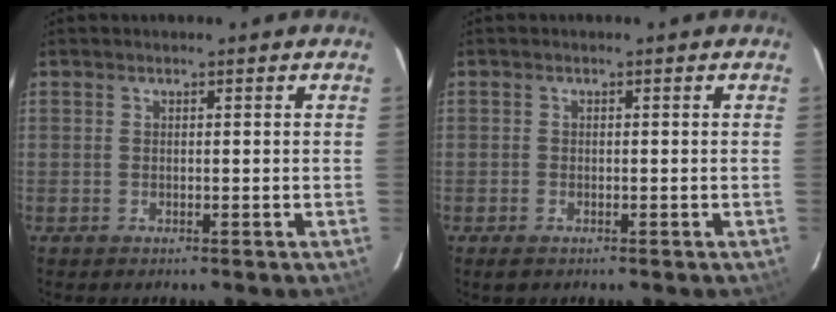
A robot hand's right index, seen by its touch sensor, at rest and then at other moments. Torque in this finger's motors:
{"motor_torque": [0.07, -0.07, -0.02, 0.00]}